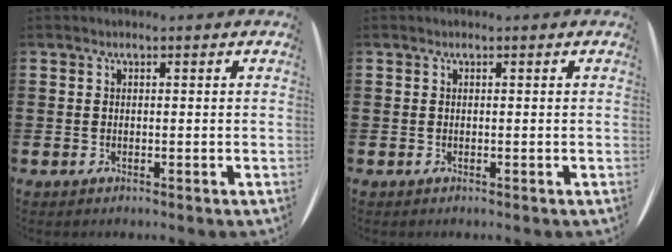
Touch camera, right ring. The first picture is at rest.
{"total": 0.0}